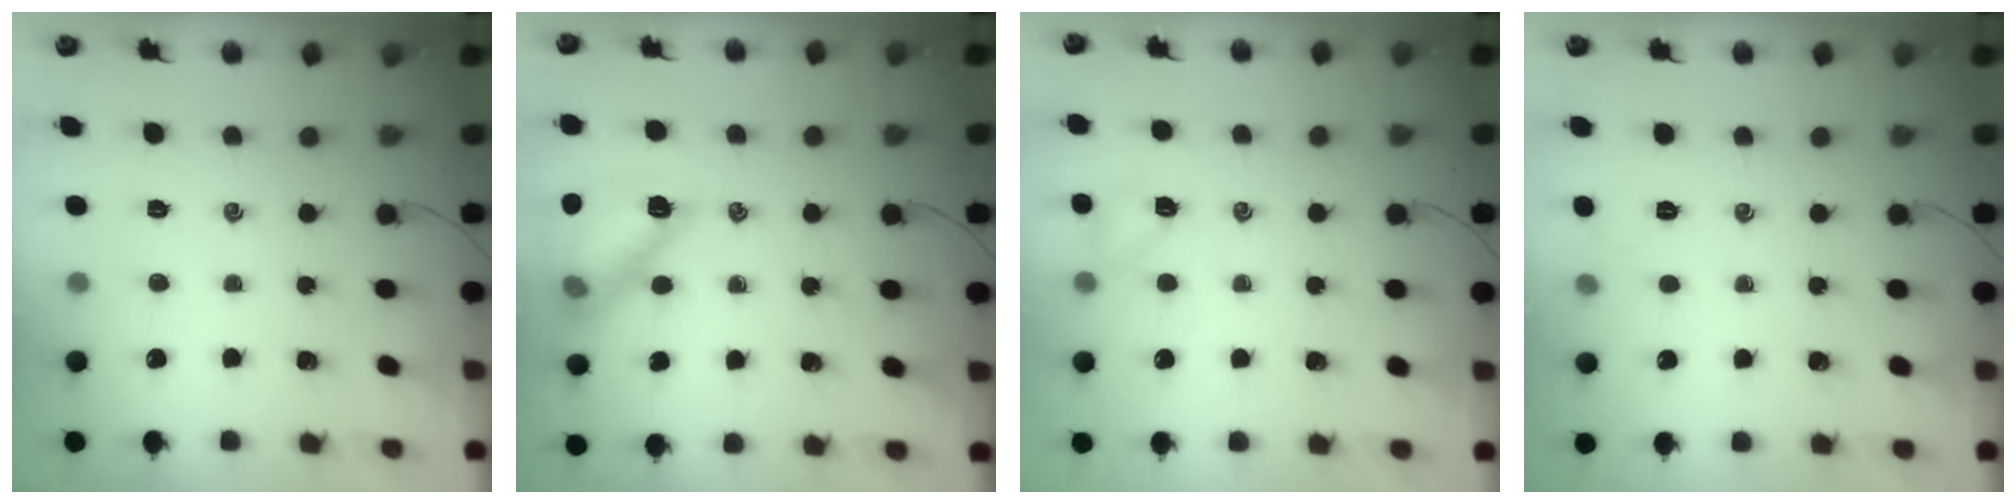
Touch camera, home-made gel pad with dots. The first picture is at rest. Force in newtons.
{"total": 13.2, "press": 13.1, "slide": 1.1}
{"total": 5.1, "press": 4.9, "slide": 1.3}
{"total": 4.0, "press": 3.8, "slide": 1.2}